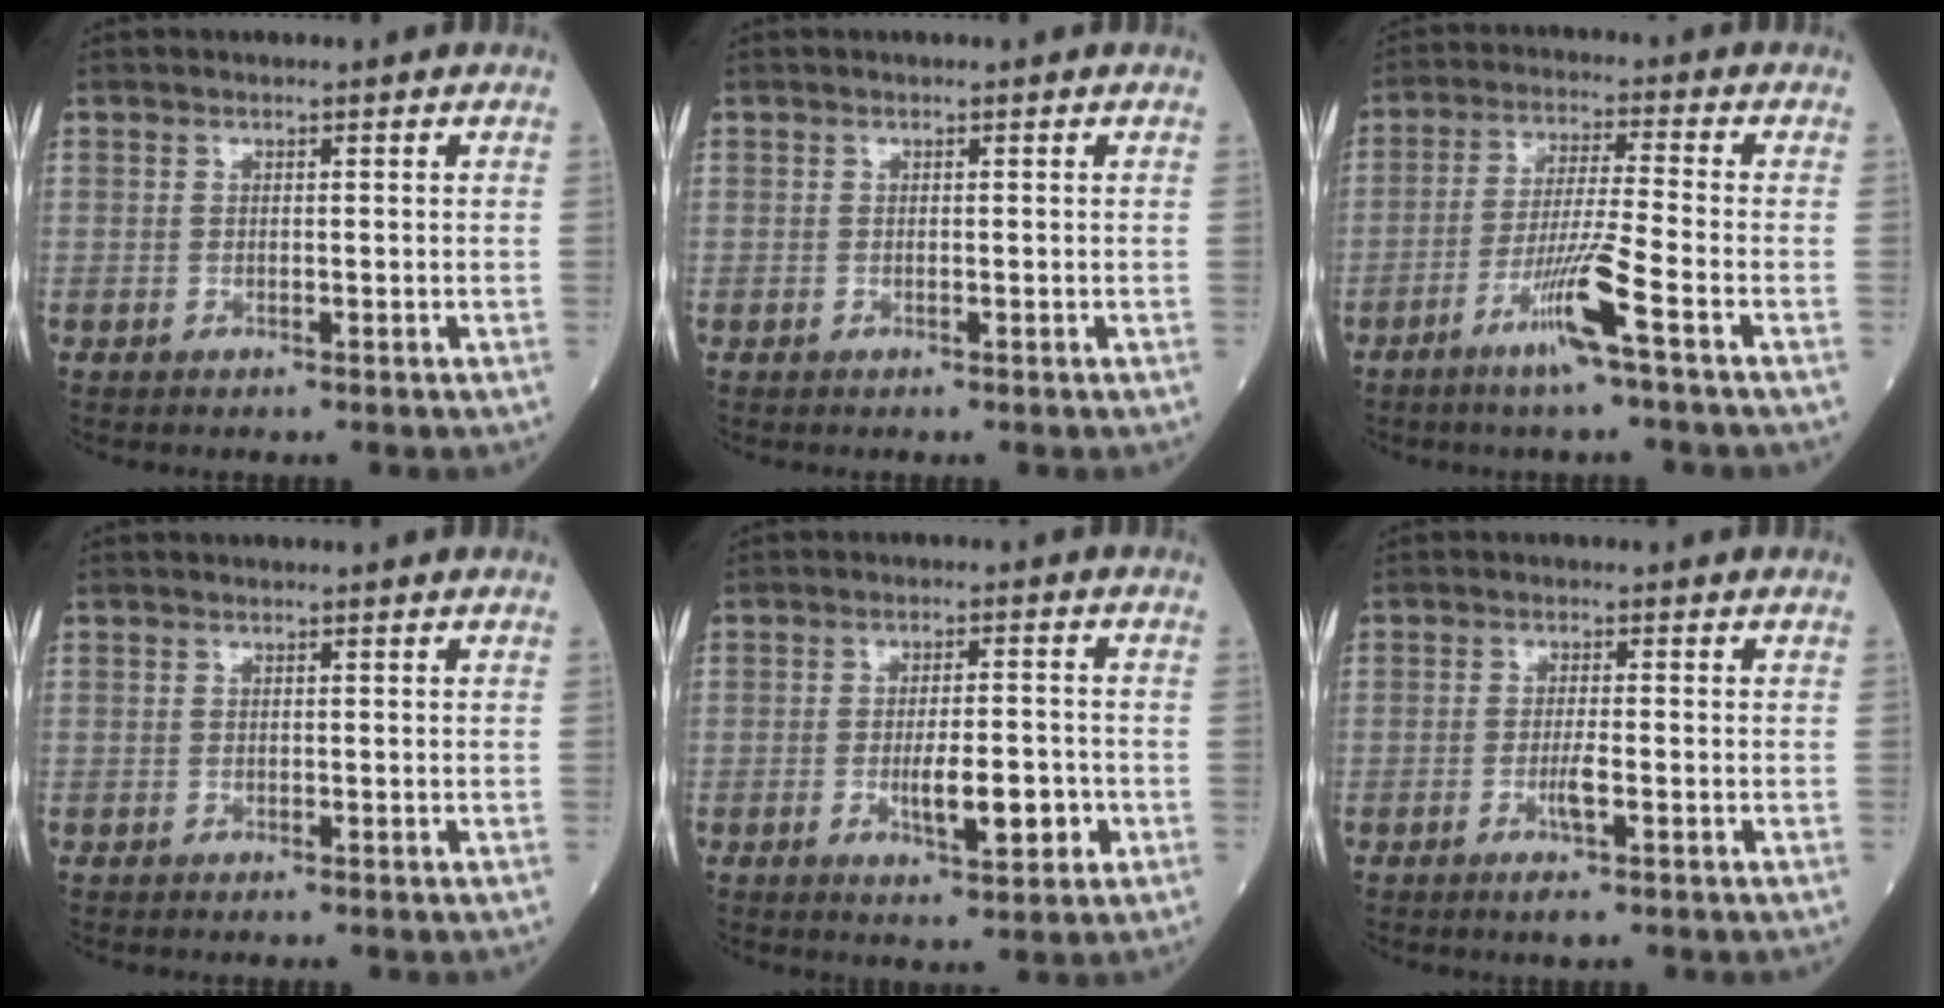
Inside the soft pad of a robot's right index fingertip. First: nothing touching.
{"total": 0.0}
{"total": 8.4, "force": [-4.4, -1.2, 7.1], "torque": [-0.137, -0.013, -0.088]}
{"total": 0.0}
{"total": 7.0, "force": [-2.0, 1.7, 6.5], "torque": [-0.106, -0.005, -0.029]}
{"total": 2.8, "force": [-1.2, -0.1, 2.5], "torque": [-0.051, -0.005, -0.025]}